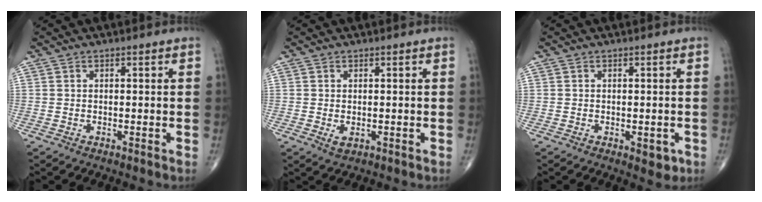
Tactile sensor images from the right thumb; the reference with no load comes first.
{"total": 1.7, "force": [-0.2, 1.0, 1.3], "torque": [-0.021, -0.004, 0.001]}
{"total": 2.8, "force": [-0.9, 1.5, 2.2], "torque": [-0.012, -0.001, -0.007]}